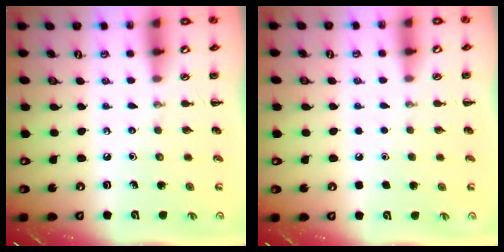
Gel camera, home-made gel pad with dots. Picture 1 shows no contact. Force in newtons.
{"total": 1.8, "press": 1.8, "slide": 0.1}